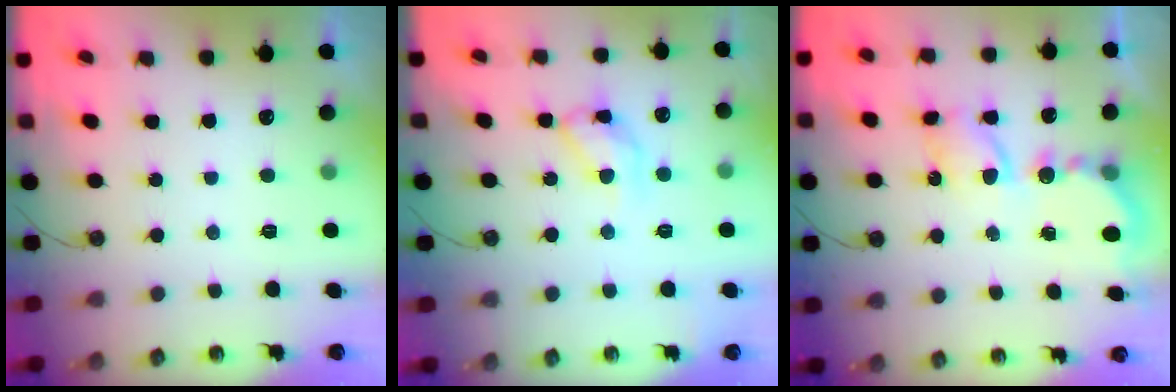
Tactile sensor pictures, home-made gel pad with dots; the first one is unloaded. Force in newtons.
{"total": 12.3, "press": 12.3, "slide": 0.3}
{"total": 6.5, "press": 6.5, "slide": 0.6}